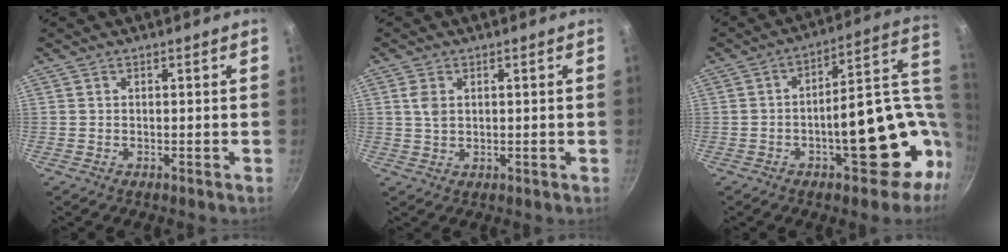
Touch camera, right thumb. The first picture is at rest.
{"total": 3.2, "force": [1.0, 2.1, 2.2], "torque": [-0.039, -0.003, 0.020]}
{"total": 21.1, "force": [-3.5, 10.0, 18.2], "torque": [-0.172, 0.037, -0.033]}